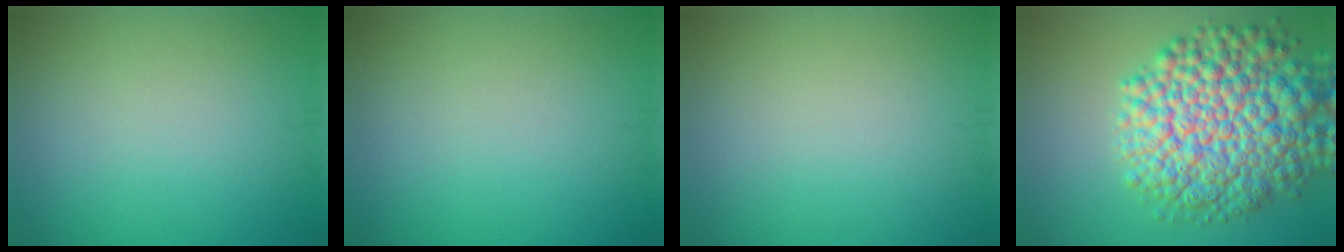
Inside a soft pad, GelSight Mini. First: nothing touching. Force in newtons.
{"total": 0.0}
{"total": 0.0}
{"total": 11.7, "press": 11.7, "slide": 0.4}